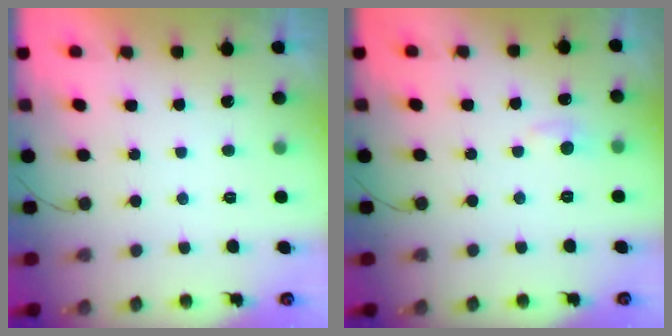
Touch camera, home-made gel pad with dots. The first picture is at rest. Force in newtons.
{"total": 4.8, "press": 4.7, "slide": 0.6}